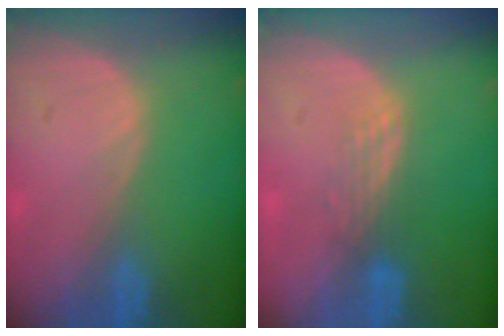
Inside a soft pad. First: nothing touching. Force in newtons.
{"total": 3.0, "press": 2.5, "slide": 1.7}